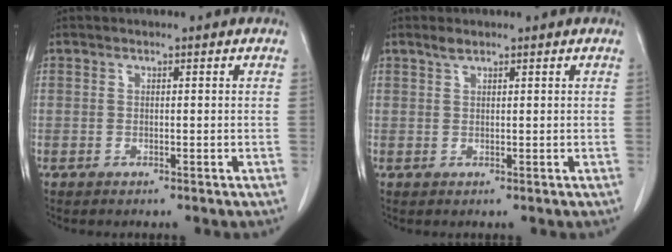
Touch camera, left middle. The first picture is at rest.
{"total": 1.1, "force": [0.9, 0.2, 0.5], "torque": [-0.016, 0.003, 0.021]}